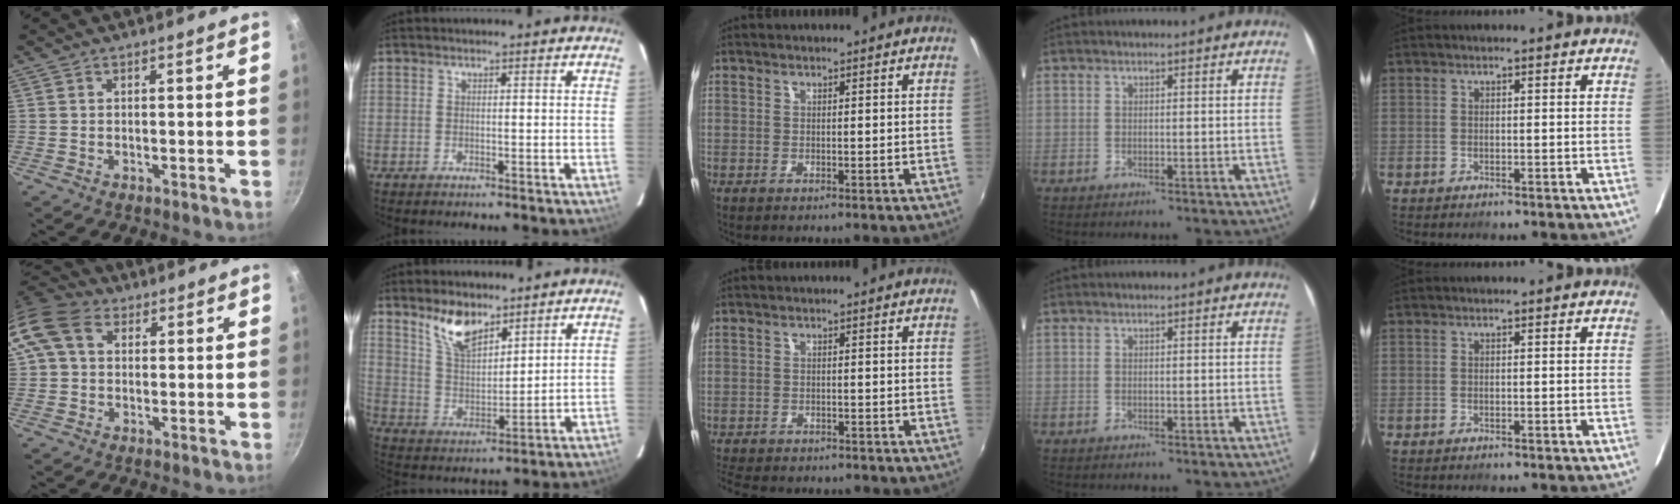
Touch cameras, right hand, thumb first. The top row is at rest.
{"thumb": {"total": 11.7, "force": [3.4, 8.7, 7.1], "torque": [-0.130, 0.021, 0.046]}, "index": {"total": 9.2, "force": [6.6, 3.8, 5.1], "torque": [-0.092, 0.006, 0.133]}, "middle": {"total": 8.6, "force": [-7.6, 2.3, 3.3], "torque": [-0.086, -0.020, -0.118]}}